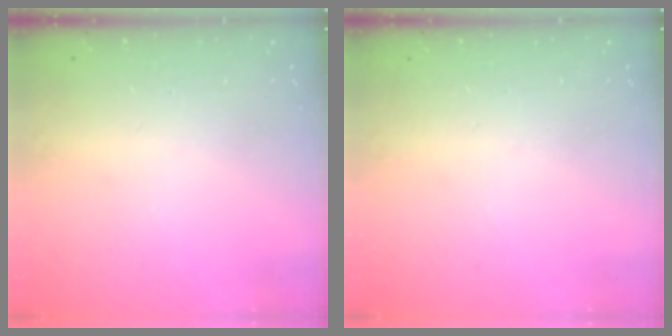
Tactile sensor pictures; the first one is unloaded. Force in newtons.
{"total": 0.0}